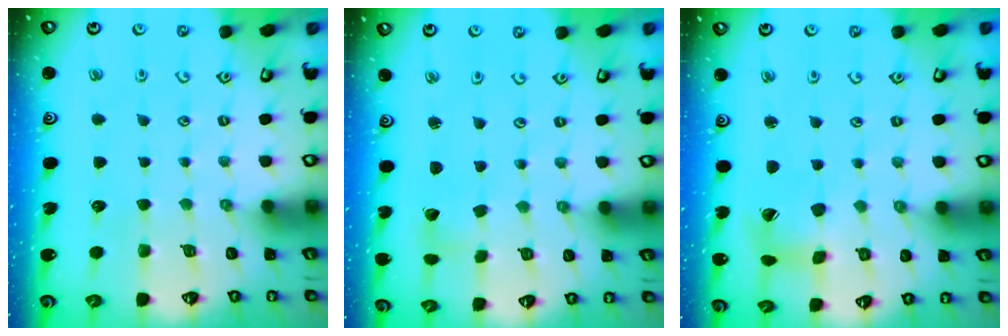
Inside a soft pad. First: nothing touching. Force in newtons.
{"total": 2.0, "press": 2.0, "slide": 0.1}
{"total": 6.4, "press": 6.3, "slide": 0.8}